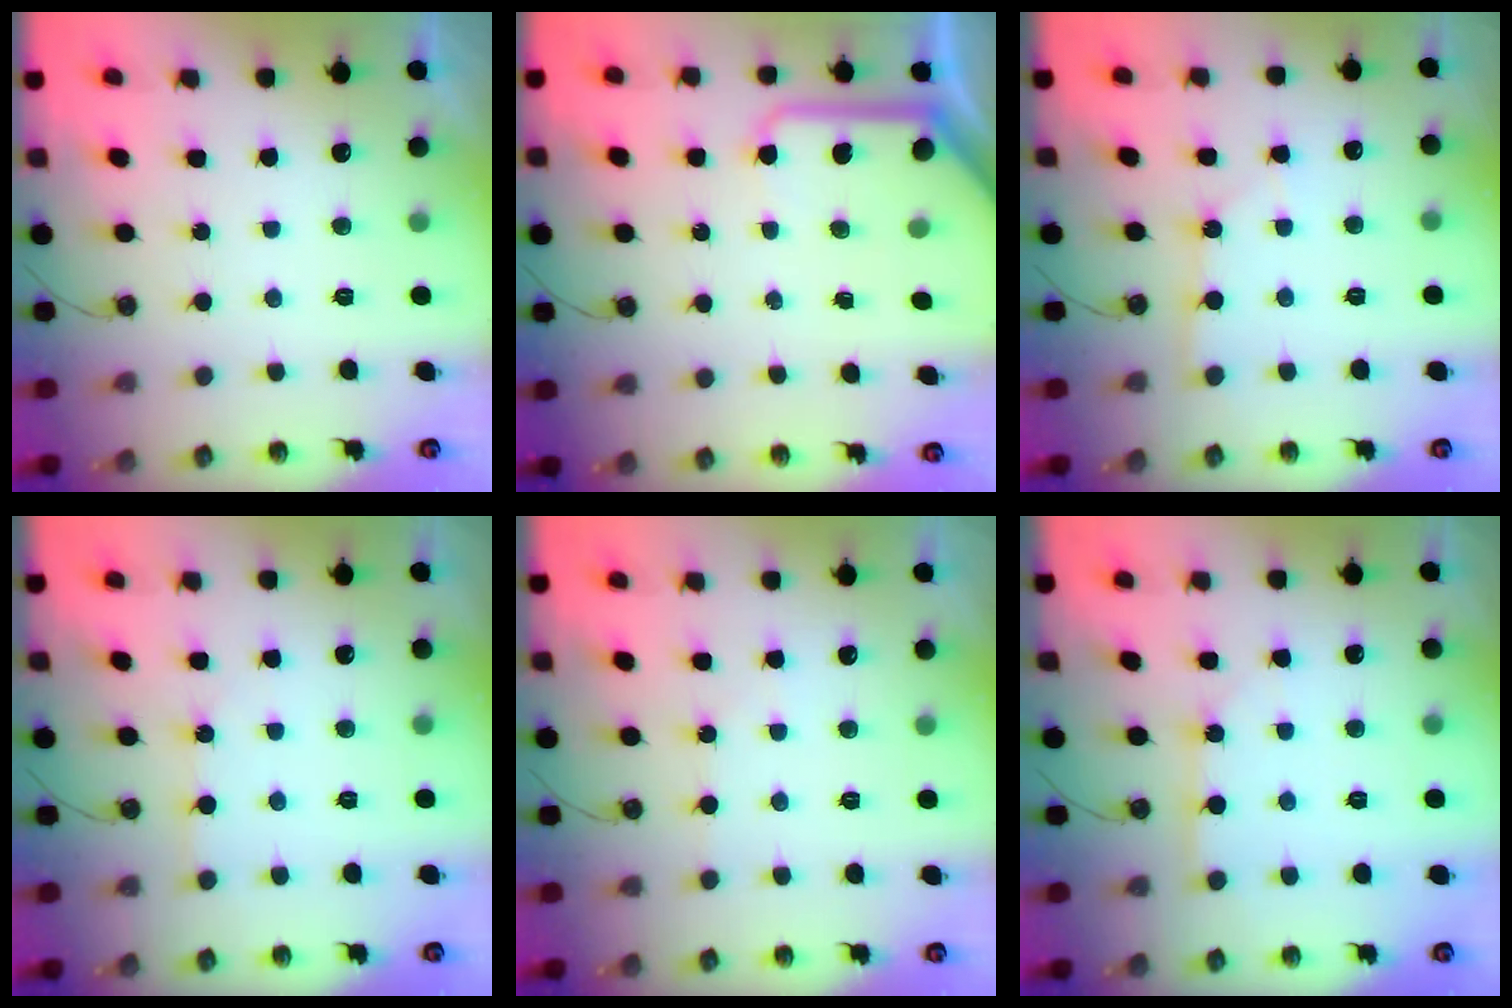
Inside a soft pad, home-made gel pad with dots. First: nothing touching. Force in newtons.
{"total": 10.3, "press": 10.3, "slide": 1.2}
{"total": 1.9, "press": 1.9, "slide": 0.2}
{"total": 3.3, "press": 3.3, "slide": 0.4}
{"total": 2.7, "press": 2.7, "slide": 0.4}
{"total": 3.5, "press": 3.5, "slide": 0.4}